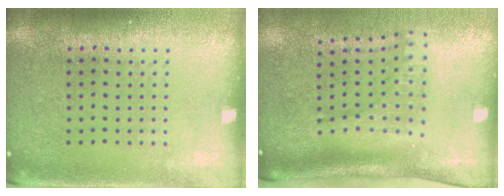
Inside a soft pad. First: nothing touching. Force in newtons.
{"total": 2.0, "press": 1.5, "slide": 1.3}